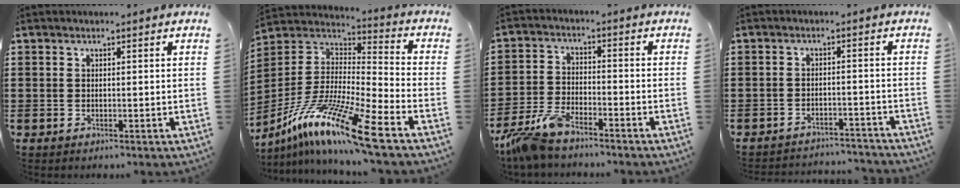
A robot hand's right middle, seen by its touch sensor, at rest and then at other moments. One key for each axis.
{"total": 13.8, "fx": -9.7, "fy": 0.7, "fz": 9.8, "tx": -0.208, "ty": -0.002, "tz": -0.192}
{"total": 6.5, "fx": -5.6, "fy": 1.3, "fz": 3.1, "tx": -0.089, "ty": -0.006, "tz": -0.114}
{"total": 2.9, "fx": -2.9, "fy": 0.1, "fz": 0.1, "tx": -0.007, "ty": 0.002, "tz": -0.061}